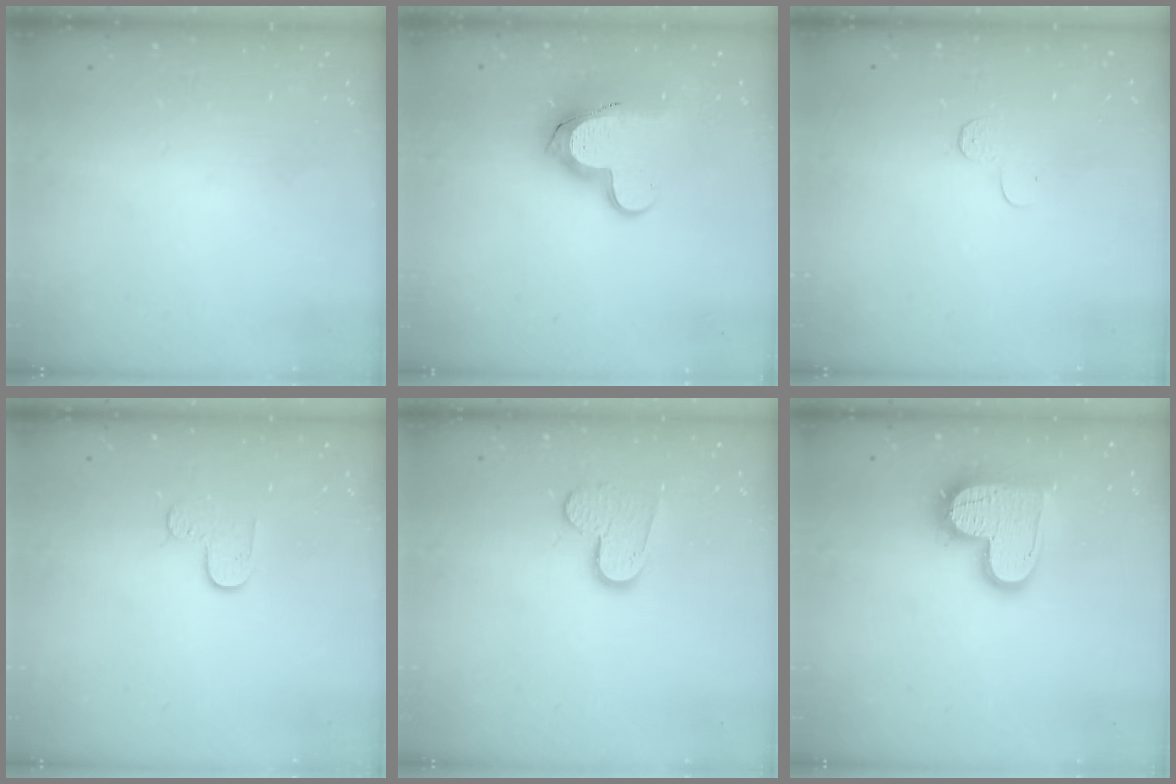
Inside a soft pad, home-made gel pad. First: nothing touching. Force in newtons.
{"total": 12.2, "press": 12.2, "slide": 1.0}
{"total": 3.9, "press": 3.9, "slide": 0.4}
{"total": 5.5, "press": 5.5, "slide": 0.5}
{"total": 9.9, "press": 9.8, "slide": 0.7}
{"total": 16.1, "press": 16.0, "slide": 1.2}